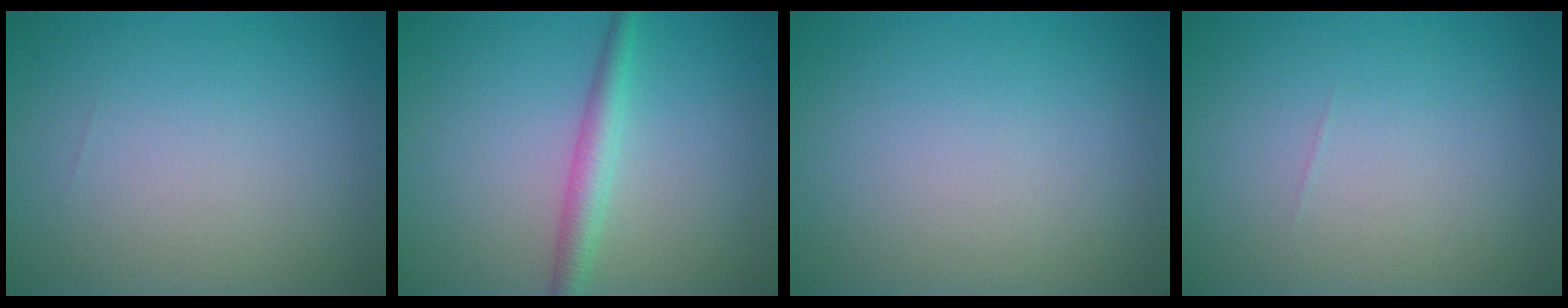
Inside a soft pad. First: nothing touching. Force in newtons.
{"total": 2.5, "press": 2.5, "slide": 0.0}
{"total": 0.0}
{"total": 0.0}